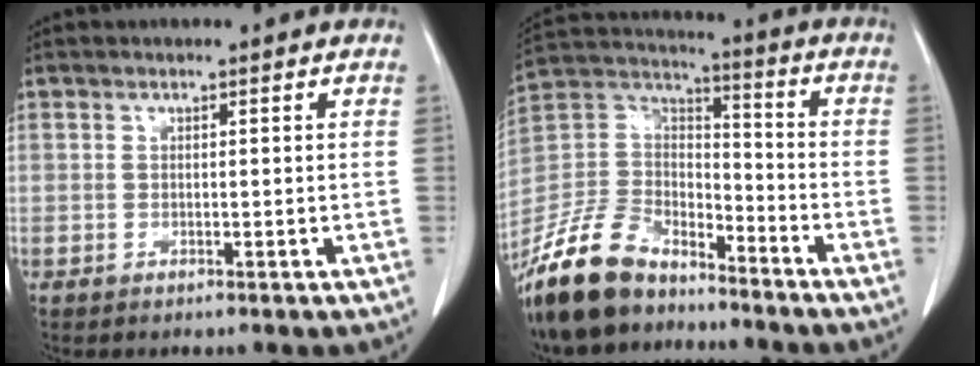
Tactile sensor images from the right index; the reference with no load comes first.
{"total": 15.2, "force": [-12.4, 6.3, 6.3], "torque": [-0.137, 0.017, -0.237]}